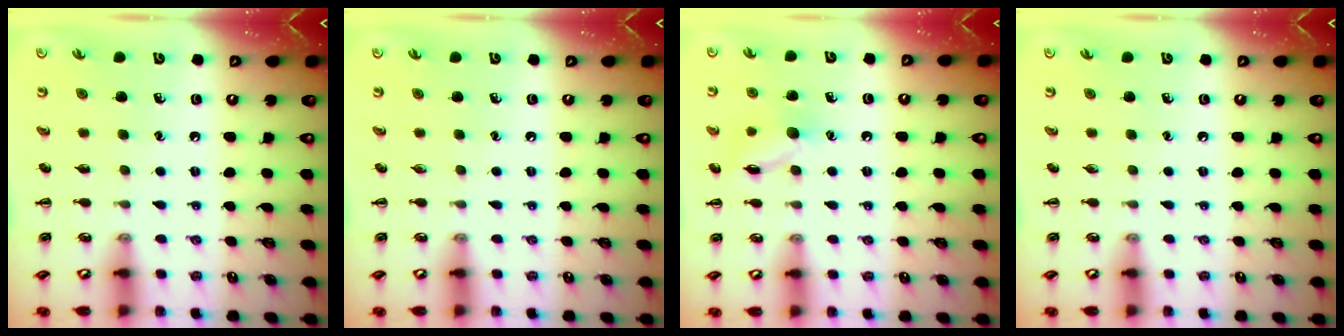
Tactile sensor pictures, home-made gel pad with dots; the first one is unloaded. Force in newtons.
{"total": 0.0}
{"total": 9.4, "press": 9.4, "slide": 0.4}
{"total": 0.0}